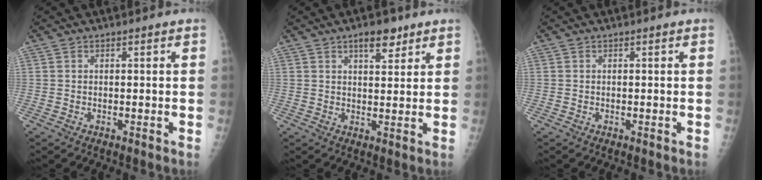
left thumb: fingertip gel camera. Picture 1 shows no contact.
{"total": 5.2, "force": [3.3, 2.3, 3.2], "torque": [-0.032, -0.018, 0.049]}
{"total": 0.0}